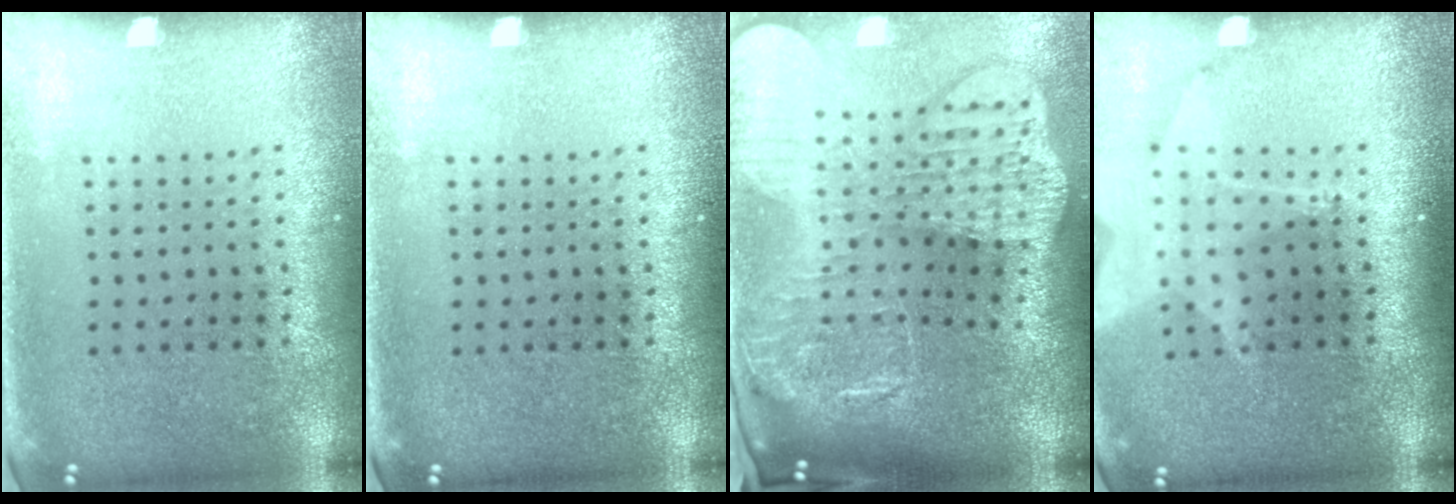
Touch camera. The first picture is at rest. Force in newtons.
{"total": 0.0}
{"total": 4.1, "press": 3.1, "slide": 2.6}
{"total": 1.8, "press": 1.5, "slide": 1.1}